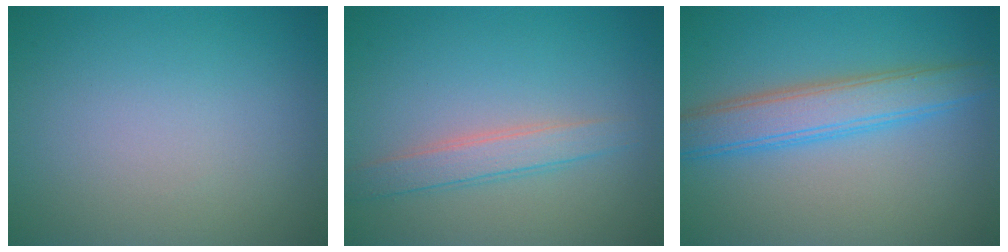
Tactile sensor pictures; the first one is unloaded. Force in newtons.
{"total": 2.4, "press": 2.4, "slide": 0.1}
{"total": 4.6, "press": 4.6, "slide": 0.2}